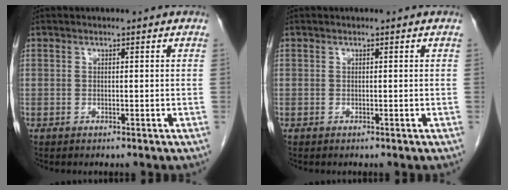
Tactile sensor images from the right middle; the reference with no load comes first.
{"total": 0.0}